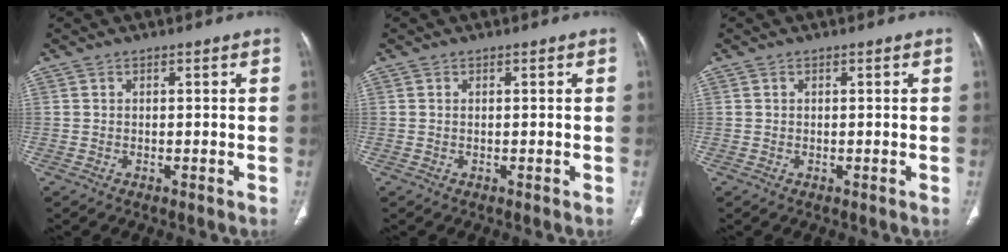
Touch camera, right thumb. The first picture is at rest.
{"total": 0.0}
{"total": 0.0}